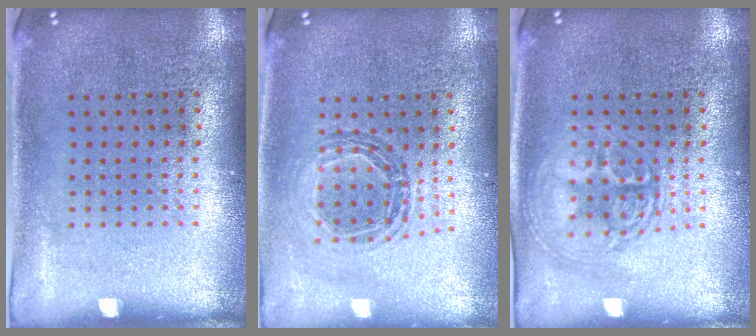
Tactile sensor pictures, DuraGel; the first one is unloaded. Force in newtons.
{"total": 0.9, "press": 0.9, "slide": 0.2}
{"total": 2.0, "press": 1.9, "slide": 0.3}